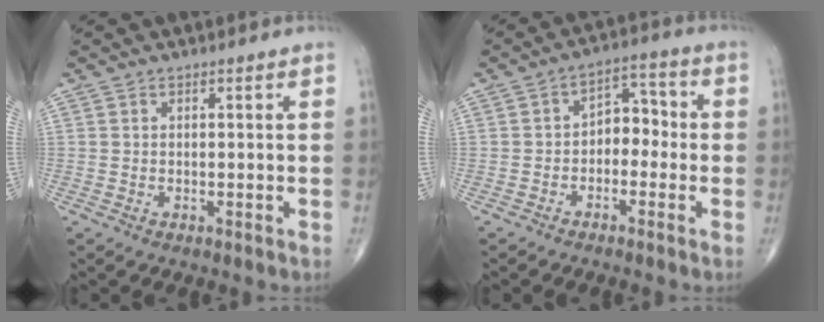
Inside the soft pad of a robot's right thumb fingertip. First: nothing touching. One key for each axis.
{"total": 6.3, "fx": -1.2, "fy": 4.4, "fz": 4.4, "tx": -0.036, "ty": 0.035, "tz": -0.034}